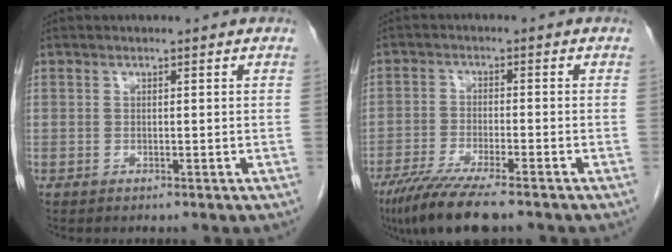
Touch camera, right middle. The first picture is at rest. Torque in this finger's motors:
{"motor_torque": [1.04, -0.87, 0.14, 0.05]}